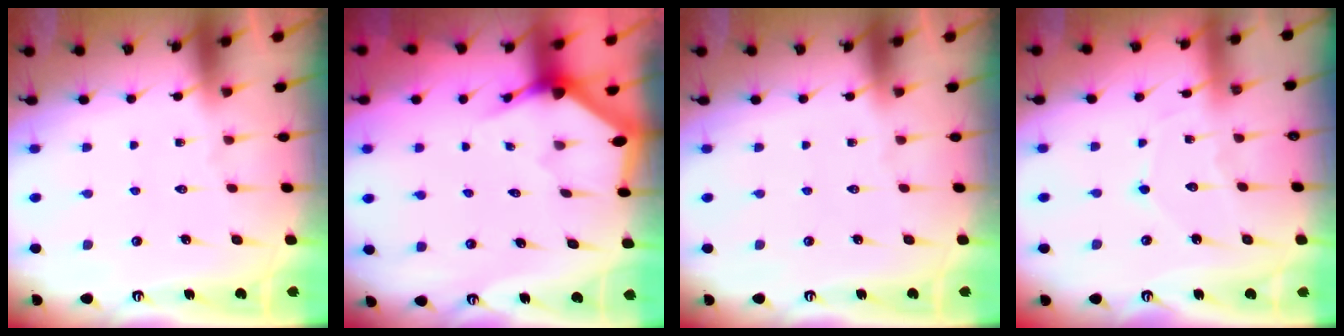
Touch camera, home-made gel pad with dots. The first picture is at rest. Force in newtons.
{"total": 2.8, "press": 2.8, "slide": 0.2}
{"total": 0.0}
{"total": 5.2, "press": 5.2, "slide": 0.5}